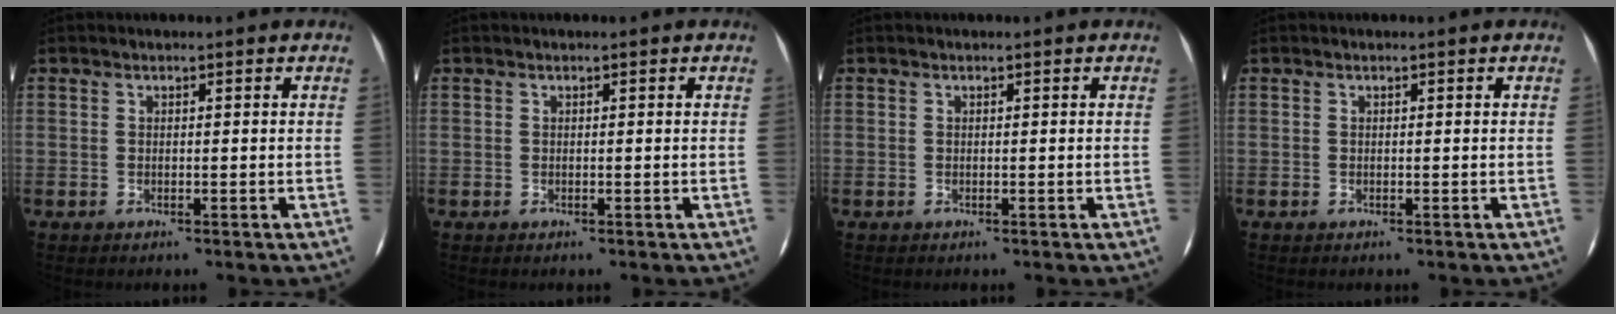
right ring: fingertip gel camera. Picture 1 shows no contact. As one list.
[{"total": 0.0}, {"total": 0.0}, {"total": 0.0}]